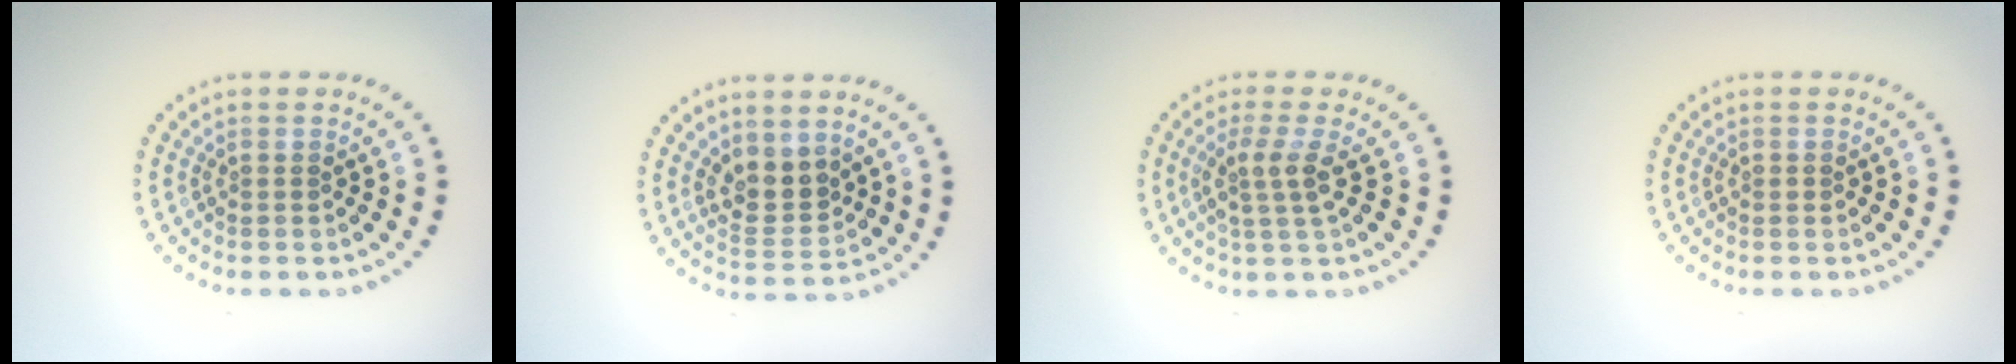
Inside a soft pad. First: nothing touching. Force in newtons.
{"total": 2.9, "press": 2.6, "slide": 1.3}
{"total": 2.5, "press": 2.0, "slide": 1.6}
{"total": 0.5, "press": 0.5, "slide": 0.1}